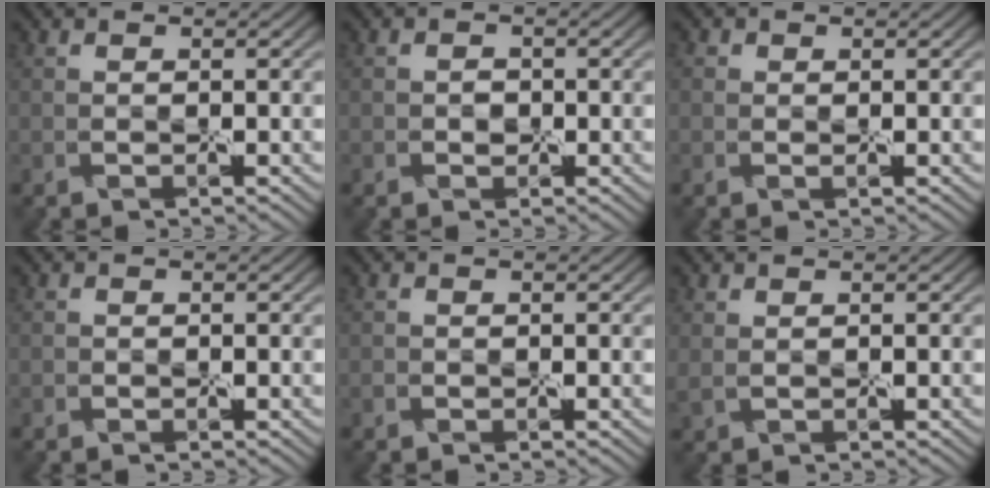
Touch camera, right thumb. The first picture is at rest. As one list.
[{"total": 1.0, "force": [-0.4, 0.9, -0.1], "torque": [0.011, -0.004, -0.007]}, {"total": 0.7, "force": [0.0, 0.7, 0.1], "torque": [0.011, -0.005, 0.001]}, {"total": 0.8, "force": [-0.5, 0.6, 0.2], "torque": [-0.001, -0.005, -0.009]}, {"total": 0.7, "force": [-0.5, 0.5, 0.1], "torque": [-0.002, -0.006, -0.008]}, {"total": 1.2, "force": [0.5, 0.4, 0.9], "torque": [-0.021, 0.003, 0.014]}]